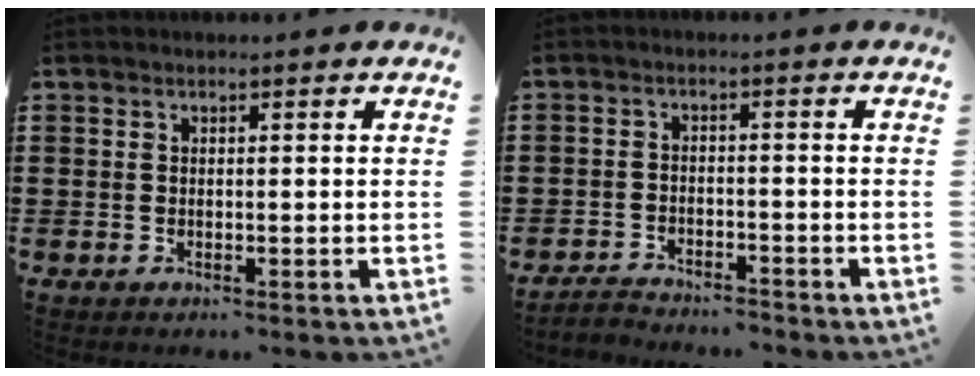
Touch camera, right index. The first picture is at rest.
{"total": 2.8, "force": [-2.8, 0.2, -0.2], "torque": [-0.006, -0.001, -0.060]}